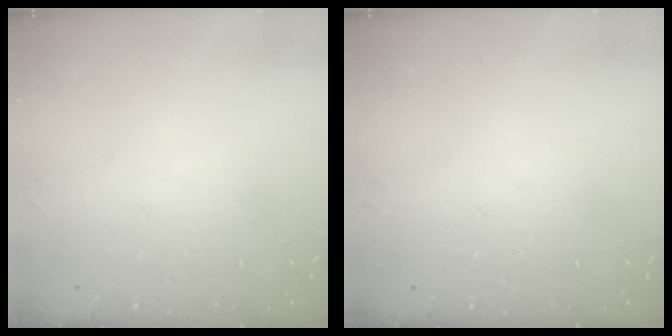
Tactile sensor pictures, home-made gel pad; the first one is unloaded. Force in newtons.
{"total": 0.0}